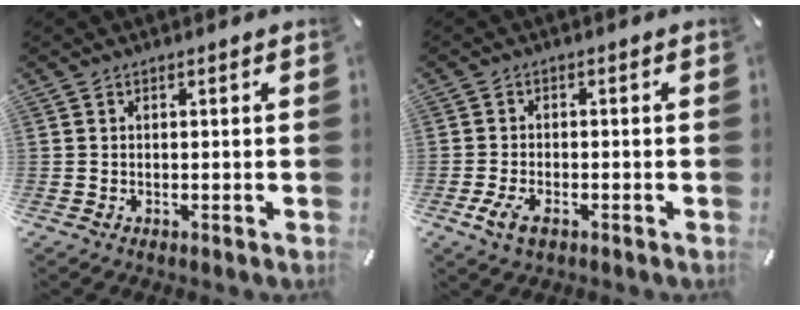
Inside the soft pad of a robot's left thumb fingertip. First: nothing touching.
{"total": 4.1, "force": [-2.1, 2.1, 2.8], "torque": [-0.074, 0.000, -0.043]}